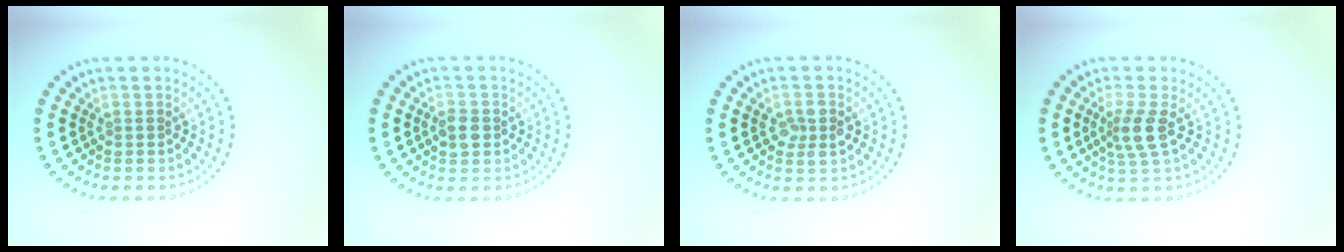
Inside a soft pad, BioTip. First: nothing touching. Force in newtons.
{"total": 1.9, "press": 1.8, "slide": 0.3}
{"total": 2.0, "press": 2.0, "slide": 0.2}
{"total": 2.5, "press": 2.0, "slide": 1.5}